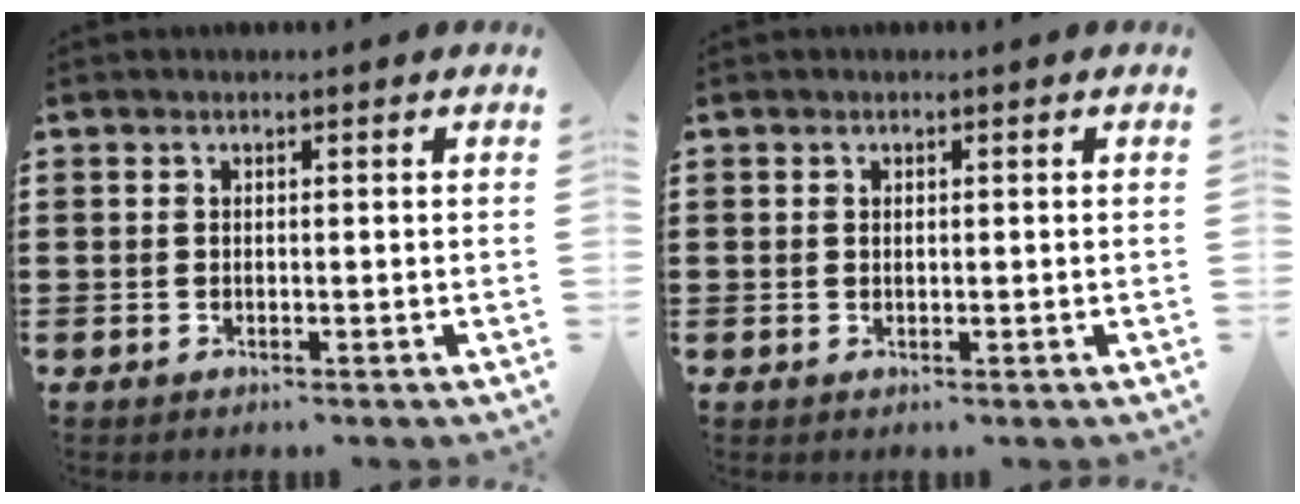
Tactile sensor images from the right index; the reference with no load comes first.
{"total": 0.6, "force": [0.2, 0.3, 0.4], "torque": [-0.010, 0.000, 0.004]}